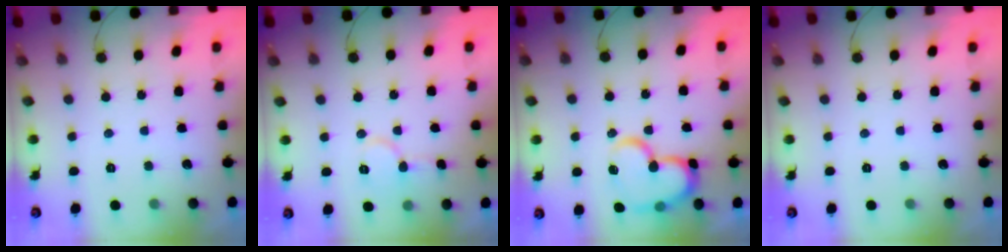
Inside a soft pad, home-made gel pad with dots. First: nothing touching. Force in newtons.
{"total": 7.7, "press": 7.7, "slide": 0.4}
{"total": 17.6, "press": 17.5, "slide": 2.1}
{"total": 0.0}